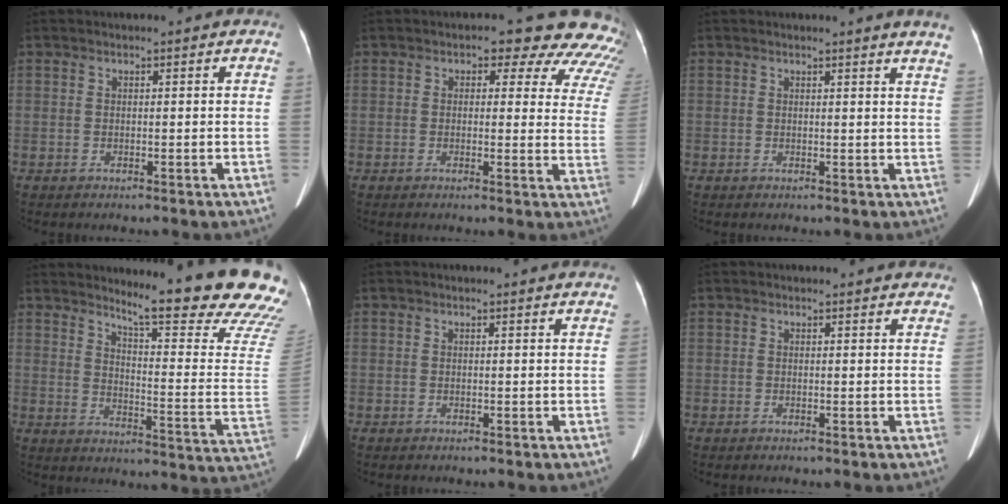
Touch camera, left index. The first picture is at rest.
{"total": 14.2, "force": [11.7, 5.7, 5.7], "torque": [-0.031, -0.015, 0.096]}
{"total": 5.6, "force": [5.3, -0.5, 1.8], "torque": [-0.017, -0.029, 0.030]}
{"total": 21.7, "force": [19.0, 0.9, 10.5], "torque": [-0.136, -0.114, 0.221]}
{"total": 1.4, "force": [1.3, 0.4, 0.2], "torque": [-0.017, 0.006, 0.006]}
{"total": 3.7, "force": [3.3, 1.5, 0.7], "torque": [-0.004, 0.007, 0.021]}